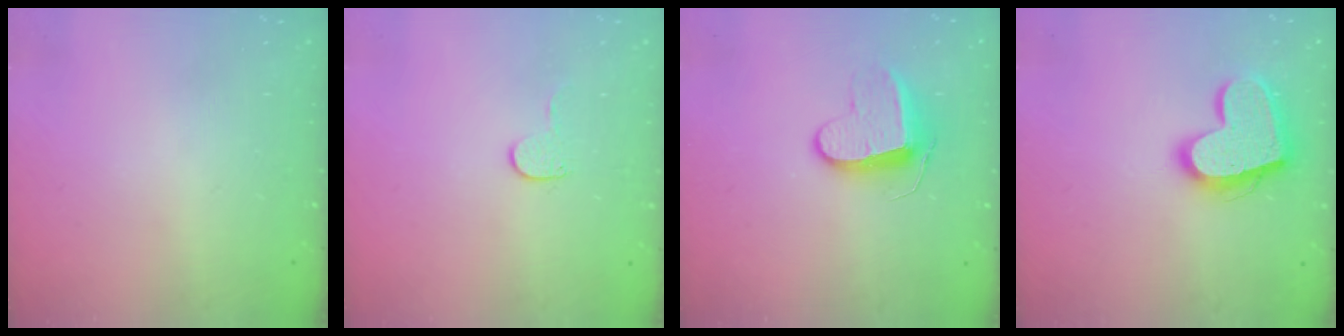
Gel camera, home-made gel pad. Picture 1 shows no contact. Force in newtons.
{"total": 3.8, "press": 3.8, "slide": 0.4}
{"total": 9.7, "press": 9.7, "slide": 0.2}
{"total": 17.7, "press": 17.6, "slide": 1.5}